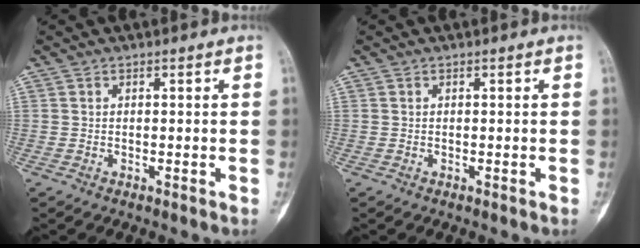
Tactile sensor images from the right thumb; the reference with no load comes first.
{"total": 0.0}